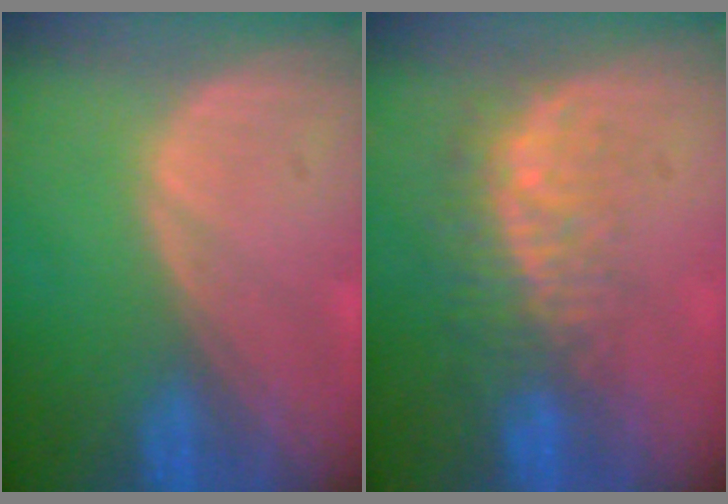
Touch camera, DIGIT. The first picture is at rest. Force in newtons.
{"total": 8.4, "press": 7.2, "slide": 4.3}